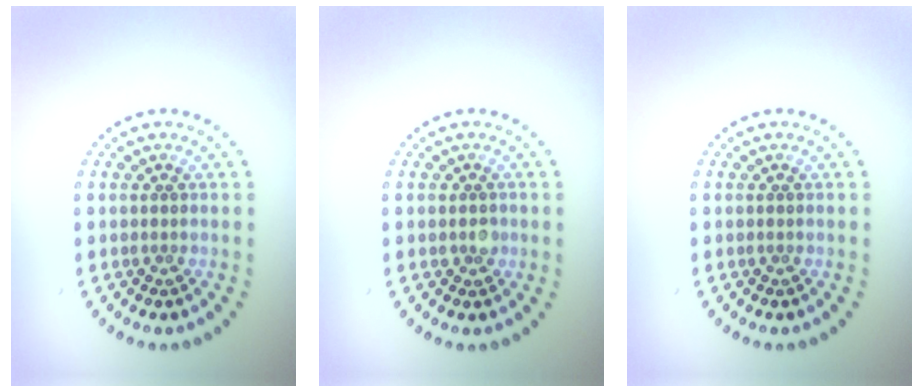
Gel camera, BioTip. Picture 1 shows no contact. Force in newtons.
{"total": 0.9, "press": 0.8, "slide": 0.4}
{"total": 0.0}